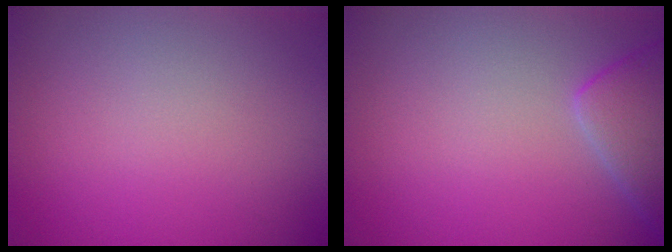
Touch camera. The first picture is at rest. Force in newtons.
{"total": 4.2, "press": 4.1, "slide": 0.3}